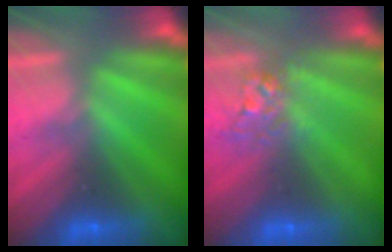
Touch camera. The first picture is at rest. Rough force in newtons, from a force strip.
{"total": 2.7}